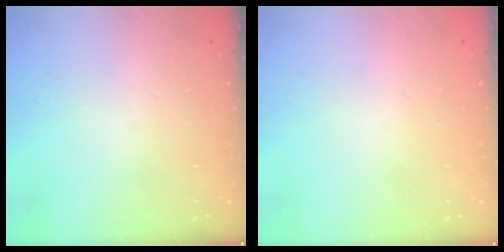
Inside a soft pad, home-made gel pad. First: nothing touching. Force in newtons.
{"total": 0.0}